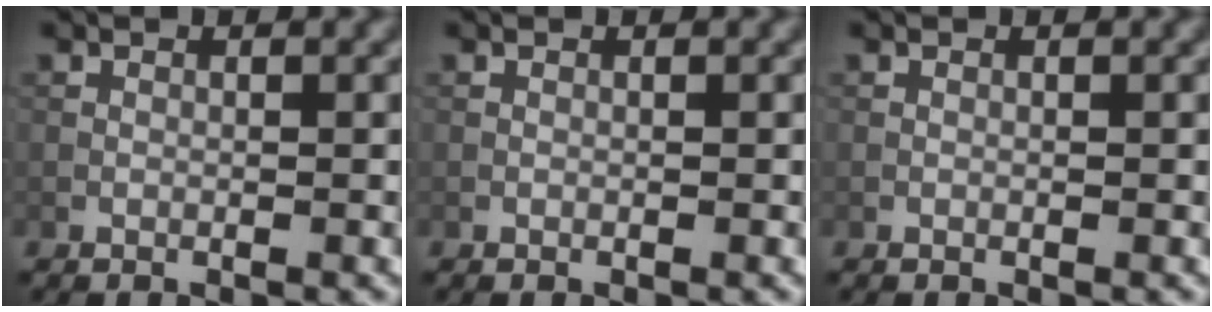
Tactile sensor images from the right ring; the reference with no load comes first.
{"total": 0.0}
{"total": 0.0}